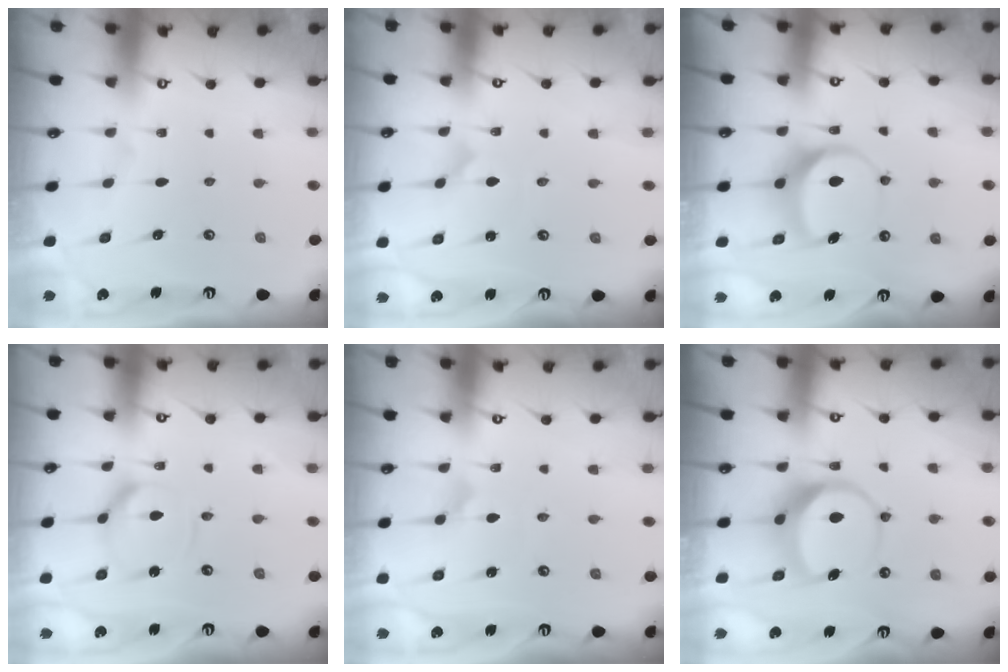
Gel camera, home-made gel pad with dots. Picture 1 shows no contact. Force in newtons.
{"total": 0.0}
{"total": 7.0, "press": 7.0, "slide": 0.6}
{"total": 11.2, "press": 11.1, "slide": 1.1}
{"total": 3.0, "press": 3.0, "slide": 0.3}
{"total": 7.6, "press": 7.5, "slide": 1.3}